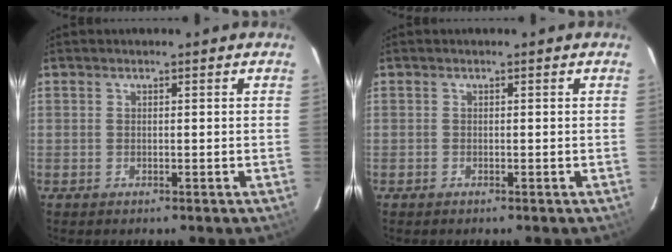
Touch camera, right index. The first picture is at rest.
{"total": 0.0}